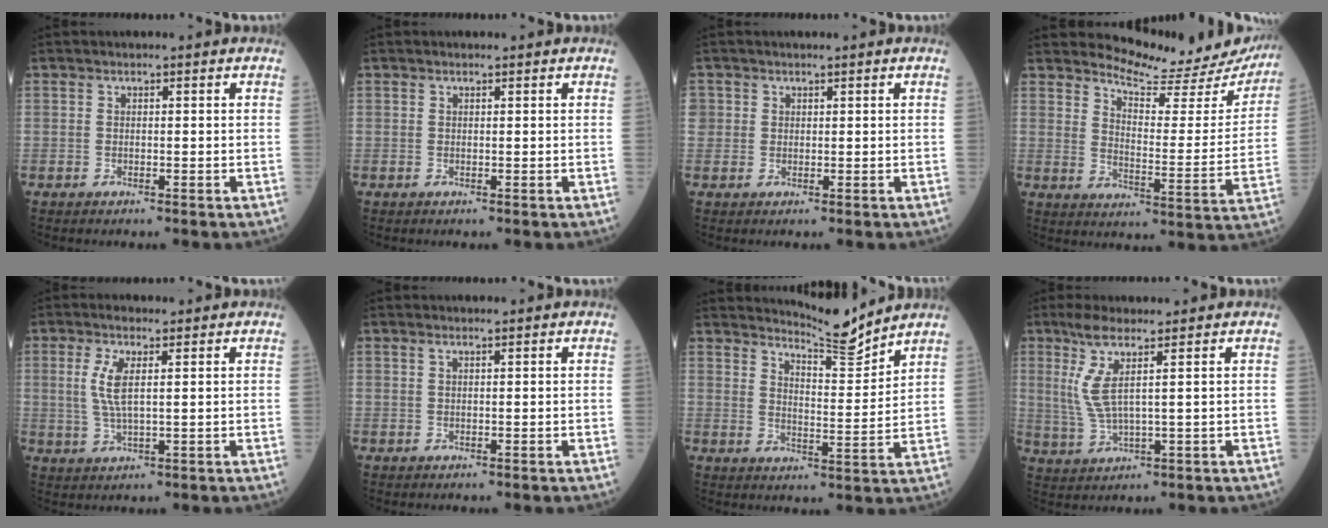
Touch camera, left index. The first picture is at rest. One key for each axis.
{"total": 0.0}
{"total": 1.7, "fx": 0.6, "fy": 1.5, "fz": 0.2, "tx": 0.011, "ty": 0.004, "tz": 0.009}
{"total": 16.9, "fx": 16.4, "fy": 2.4, "fz": 3.3, "tx": -0.035, "ty": -0.083, "tz": 0.192}
{"total": 4.9, "fx": 1.2, "fy": 0.9, "fz": 4.6, "tx": -0.109, "ty": 0.000, "tz": 0.026}
{"total": 0.7, "fx": 0.5, "fy": -0.1, "fz": 0.5, "tx": -0.015, "ty": 0.004, "tz": 0.013}
{"total": 7.1, "fx": 7.0, "fy": -0.6, "fz": 0.8, "tx": -0.027, "ty": -0.029, "tz": 0.113}
{"total": 6.0, "fx": 2.4, "fy": 0.0, "fz": 5.4, "tx": -0.127, "ty": -0.004, "tz": 0.055}